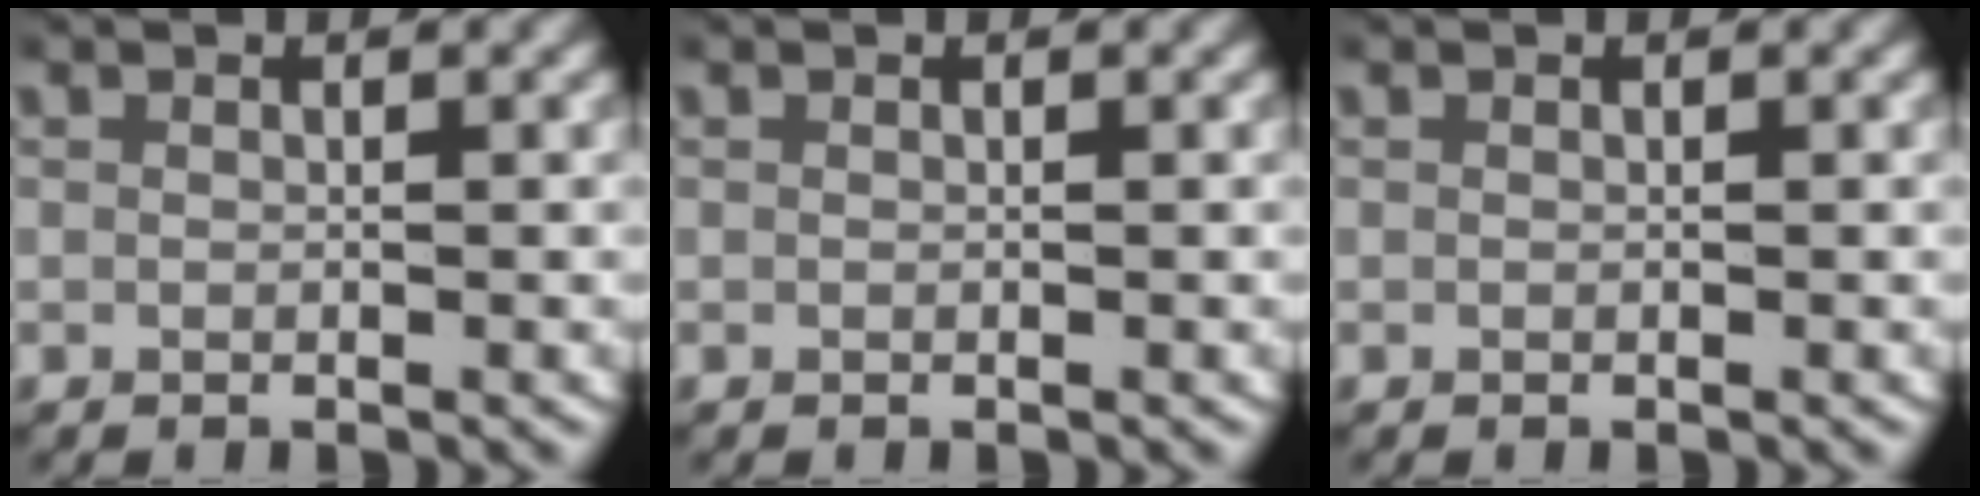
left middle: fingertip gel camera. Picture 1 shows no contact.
{"total": 0.0}
{"total": 0.0}